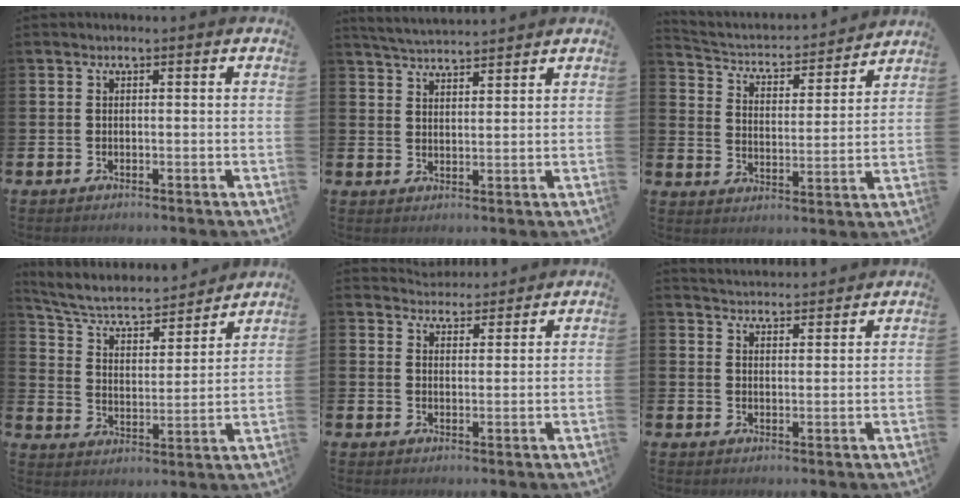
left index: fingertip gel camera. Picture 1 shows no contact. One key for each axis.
{"total": 4.2, "fx": 4.2, "fy": 0.0, "fz": 0.3, "tx": -0.013, "ty": -0.022, "tz": 0.075}
{"total": 4.1, "fx": 3.8, "fy": 1.4, "fz": 0.8, "tx": -0.043, "ty": -0.038, "tz": 0.055}
{"total": 6.3, "fx": 5.7, "fy": 1.9, "fz": 2.0, "tx": -0.072, "ty": -0.043, "tz": 0.092}
{"total": 3.8, "fx": 3.7, "fy": 0.9, "fz": -0.3, "tx": 0.000, "ty": -0.021, "tz": 0.068}
{"total": 3.9, "fx": 3.9, "fy": 0.4, "fz": -0.4, "tx": 0.001, "ty": -0.025, "tz": 0.071}